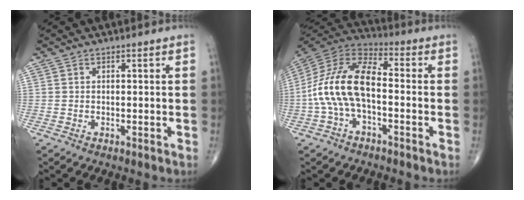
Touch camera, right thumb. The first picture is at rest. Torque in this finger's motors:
{"motor_torque": [0.54, 0.55, 1.62, -0.33, 0.54]}